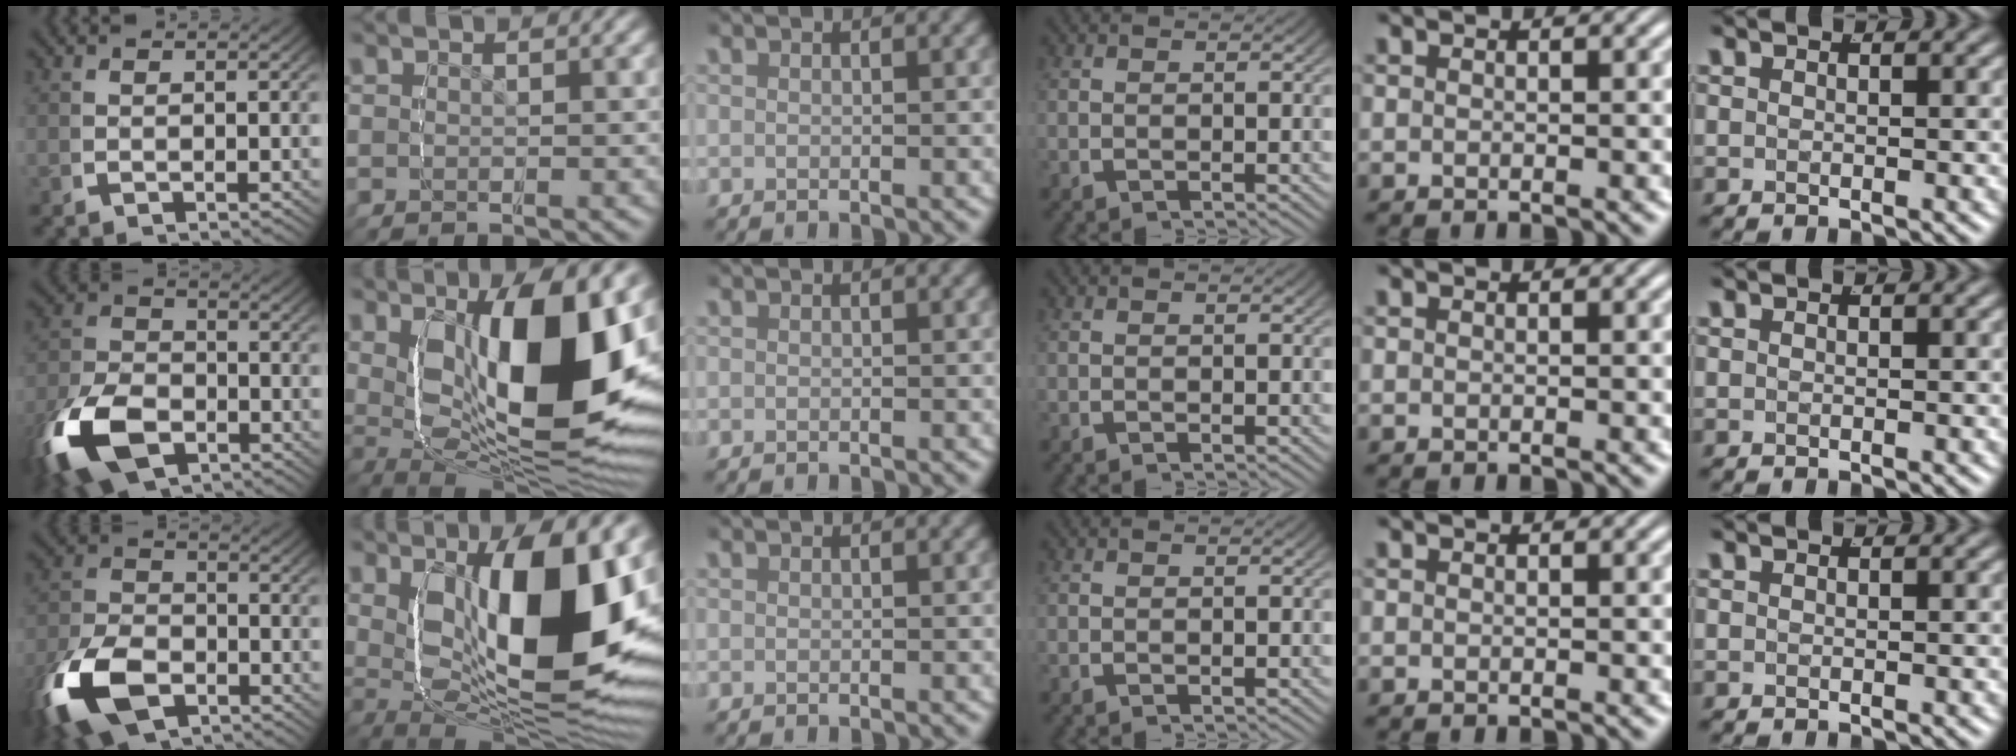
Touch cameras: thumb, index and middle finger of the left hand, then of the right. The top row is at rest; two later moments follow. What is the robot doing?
{"motion": "lift_and_place", "object": "markers"}